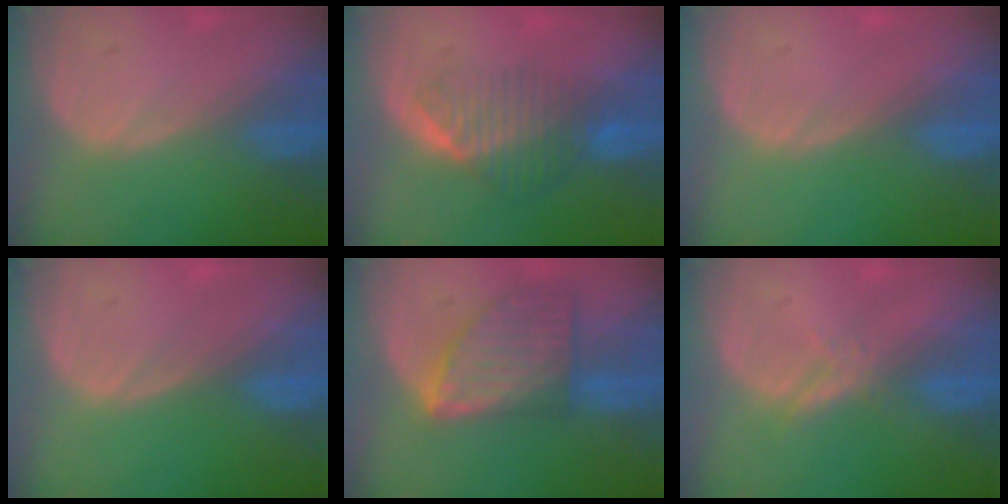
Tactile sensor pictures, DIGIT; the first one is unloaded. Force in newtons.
{"total": 6.5, "press": 5.5, "slide": 3.4}
{"total": 0.0}
{"total": 0.0}
{"total": 8.3, "press": 7.5, "slide": 3.6}
{"total": 1.7, "press": 1.7, "slide": 0.1}